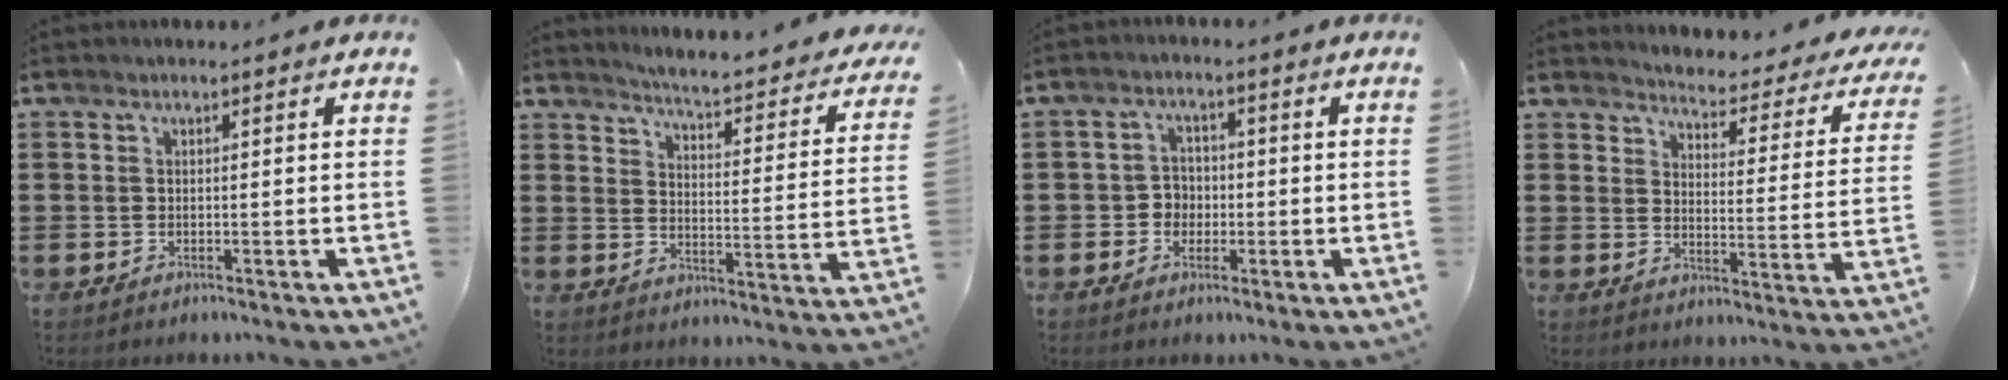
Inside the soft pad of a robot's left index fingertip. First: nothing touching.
{"total": 3.6, "force": [3.4, -0.7, 1.0], "torque": [-0.034, -0.042, 0.046]}
{"total": 3.2, "force": [-0.8, 2.8, 1.2], "torque": [-0.034, 0.006, -0.020]}
{"total": 3.0, "force": [2.9, 0.0, 0.5], "torque": [-0.024, -0.035, 0.040]}